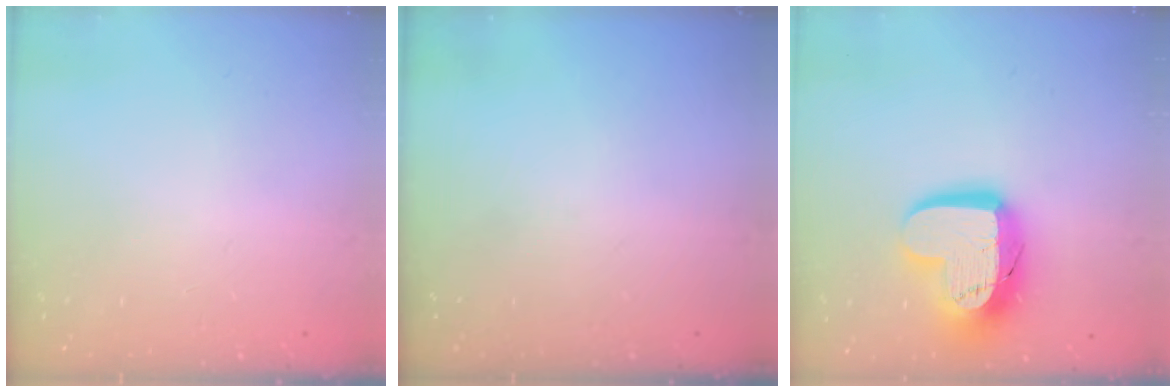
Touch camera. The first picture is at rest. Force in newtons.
{"total": 0.0}
{"total": 17.0, "press": 17.0, "slide": 1.3}